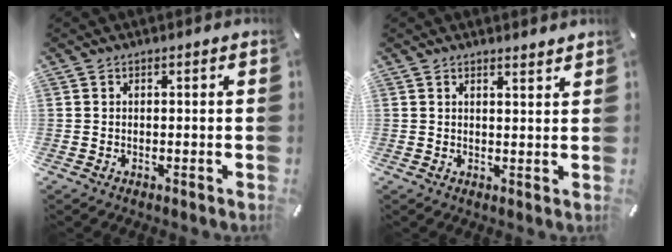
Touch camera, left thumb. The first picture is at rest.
{"total": 1.9, "force": [1.8, 0.0, 0.4], "torque": [-0.009, -0.010, 0.034]}